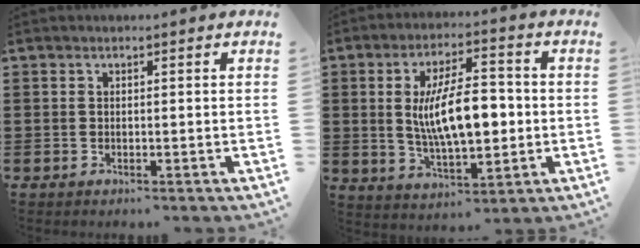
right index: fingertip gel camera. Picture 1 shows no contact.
{"total": 11.1, "force": [0.3, 4.7, 10.0], "torque": [-0.180, 0.005, 0.000]}